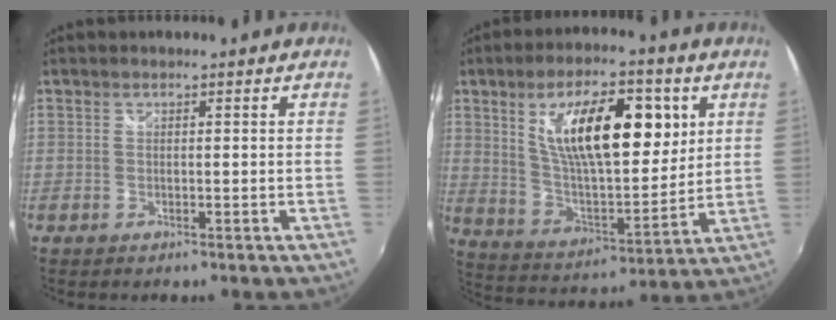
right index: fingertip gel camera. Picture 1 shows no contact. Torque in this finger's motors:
{"motor_torque": [1.75, 0.39, 1.05, 0.21]}